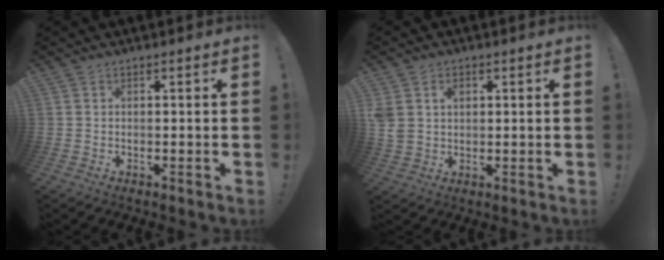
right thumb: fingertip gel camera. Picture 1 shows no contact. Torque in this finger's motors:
{"motor_torque": [0.63, 1.60, 0.27, 0.45, 0.12]}